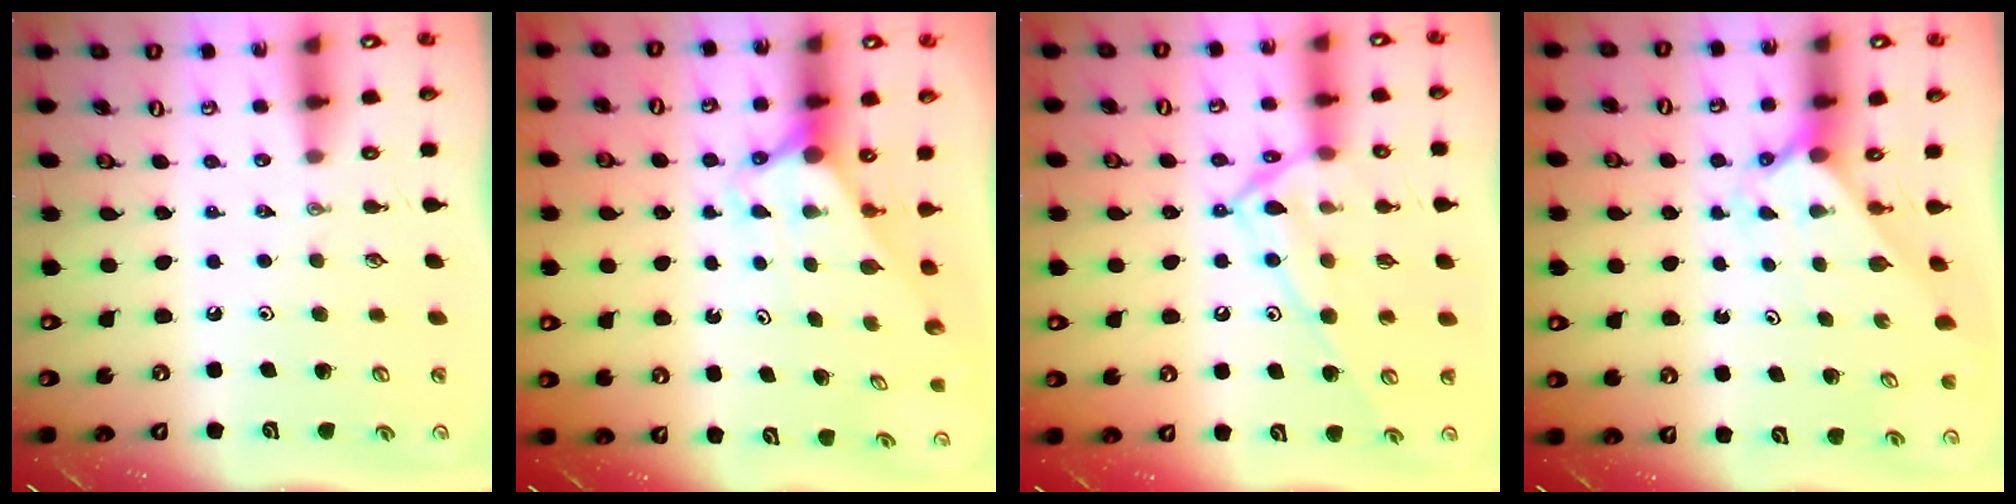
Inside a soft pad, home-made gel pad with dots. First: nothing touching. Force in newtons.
{"total": 2.7, "press": 2.7, "slide": 0.0}
{"total": 16.0, "press": 16.0, "slide": 1.0}
{"total": 2.0, "press": 2.0, "slide": 0.2}